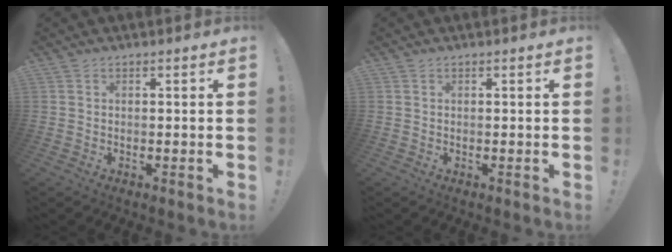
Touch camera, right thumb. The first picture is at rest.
{"total": 0.0}